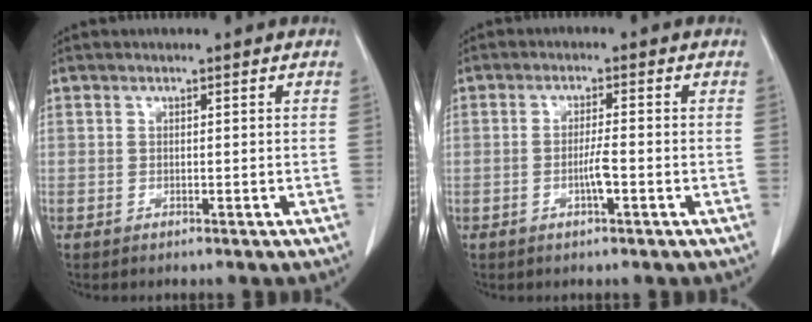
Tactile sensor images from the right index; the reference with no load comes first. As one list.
[{"total": 3.0, "force": [-1.0, 0.0, 2.8], "torque": [-0.054, -0.001, -0.020]}]